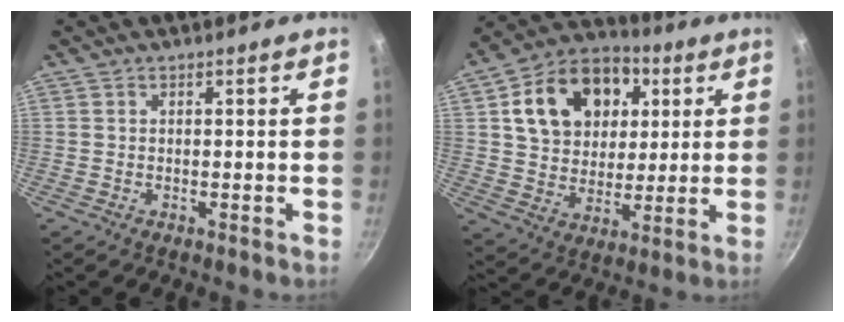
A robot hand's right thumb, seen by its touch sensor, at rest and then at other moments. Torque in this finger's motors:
{"motor_torque": [1.31, 1.56, 0.65, 0.59, 0.16]}